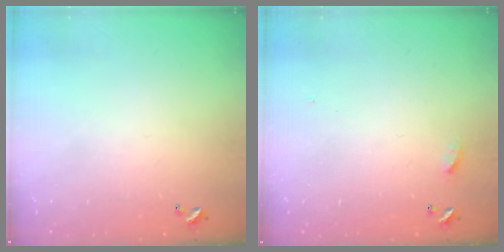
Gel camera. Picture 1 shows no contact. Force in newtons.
{"total": 4.3, "press": 4.3, "slide": 0.5}